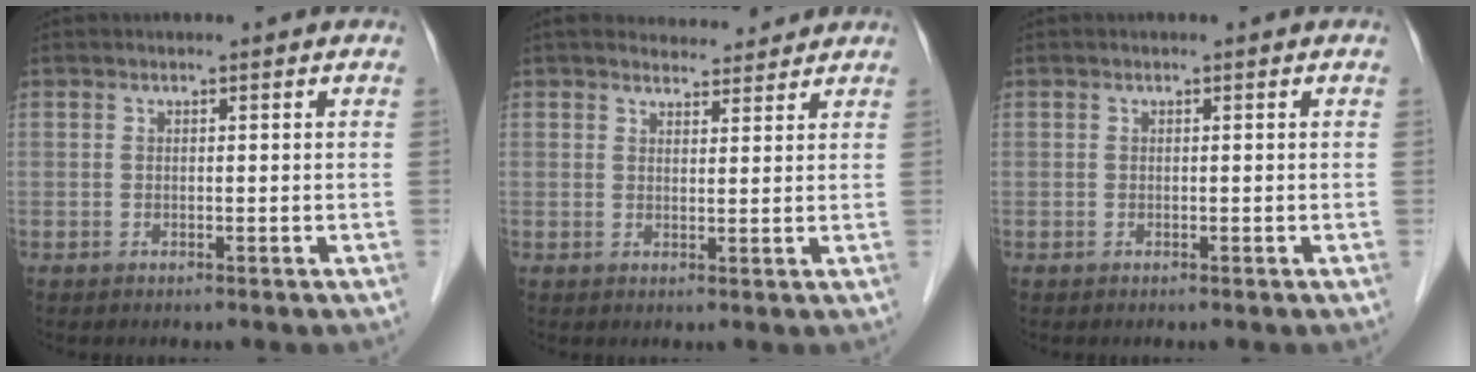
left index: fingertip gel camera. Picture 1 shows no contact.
{"total": 5.1, "force": [4.9, 1.2, 0.8], "torque": [-0.010, 0.013, 0.066]}
{"total": 0.0}